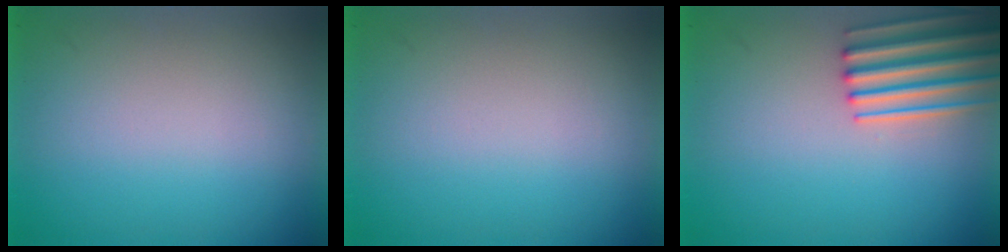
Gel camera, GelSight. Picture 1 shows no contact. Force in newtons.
{"total": 1.5}
{"total": 4.3}